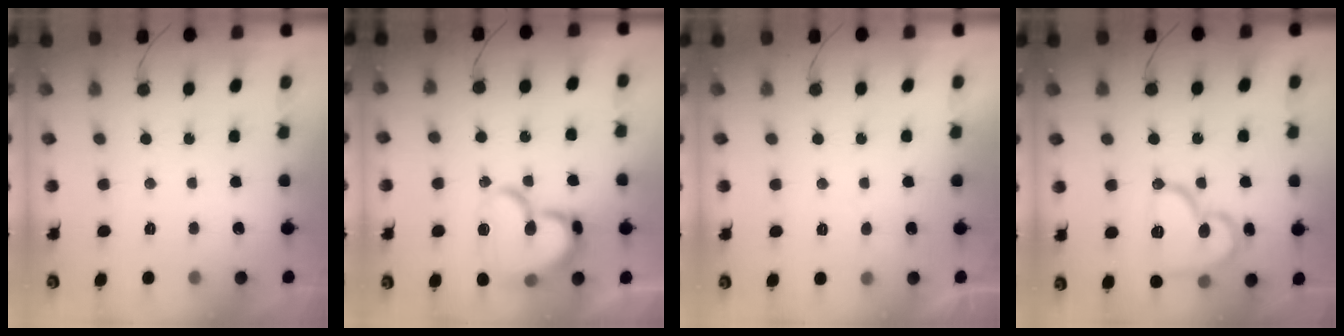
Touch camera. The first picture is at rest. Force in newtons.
{"total": 20.0, "press": 19.9, "slide": 2.5}
{"total": 4.7, "press": 4.6, "slide": 0.5}
{"total": 17.3, "press": 17.3, "slide": 1.7}